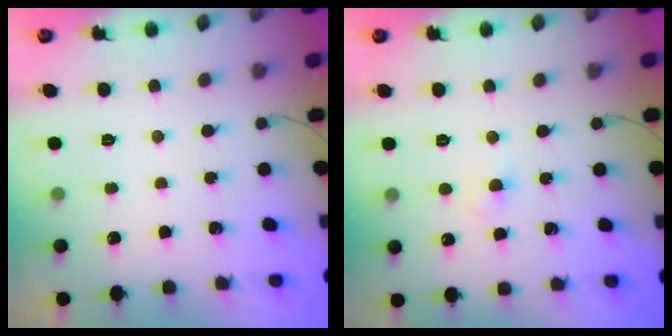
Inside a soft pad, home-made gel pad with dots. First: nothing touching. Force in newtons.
{"total": 1.9, "press": 1.8, "slide": 0.8}